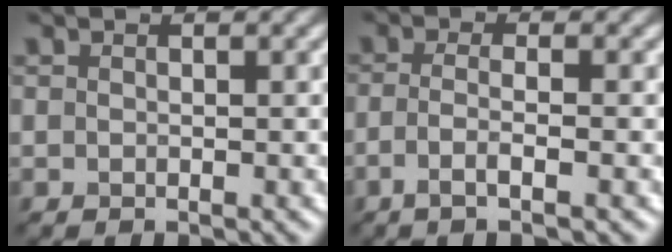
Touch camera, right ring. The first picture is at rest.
{"total": 2.8, "force": [-1.1, 0.7, 2.5], "torque": [-0.047, -0.004, -0.029]}